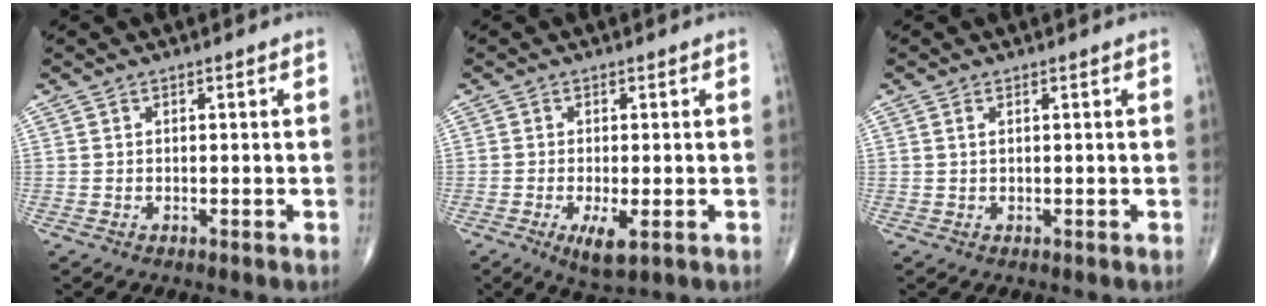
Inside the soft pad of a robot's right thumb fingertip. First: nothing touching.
{"total": 4.6, "force": [-1.6, 1.4, 4.1], "torque": [-0.075, -0.012, -0.024]}
{"total": 0.8, "force": [0.3, 0.3, 0.6], "torque": [-0.016, 0.007, 0.007]}